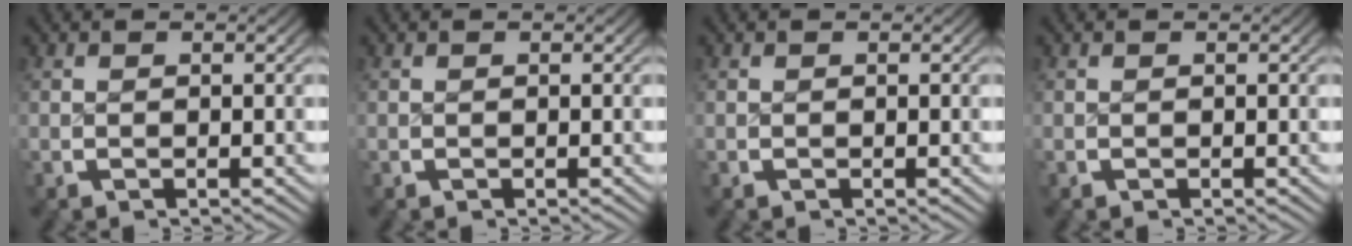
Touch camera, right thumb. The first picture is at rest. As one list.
[{"total": 0.0}, {"total": 0.0}, {"total": 0.0}]